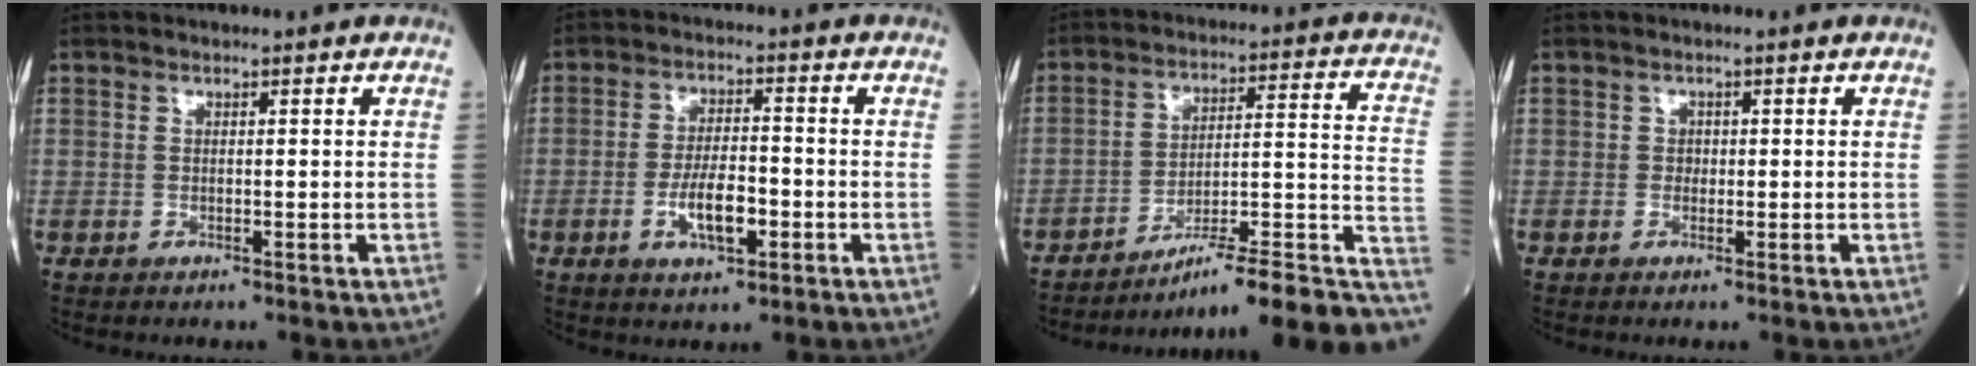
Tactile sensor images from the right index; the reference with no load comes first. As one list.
[{"total": 6.6, "force": [-2.2, 2.2, 5.8], "torque": [-0.109, 0.001, -0.038]}, {"total": 18.3, "force": [-13.5, 0.8, 12.4], "torque": [-0.102, 0.045, -0.195]}, {"total": 1.0, "force": [0.0, 0.9, 0.3], "torque": [-0.001, 0.003, -0.001]}]